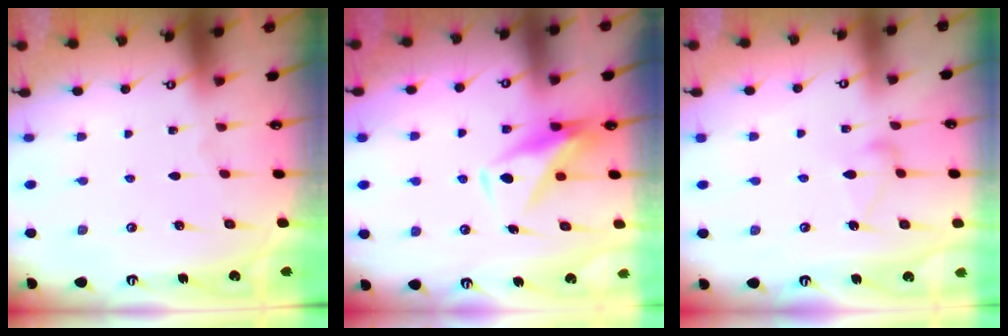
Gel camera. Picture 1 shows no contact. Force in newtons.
{"total": 8.8, "press": 8.7, "slide": 0.9}
{"total": 9.2, "press": 9.1, "slide": 0.6}